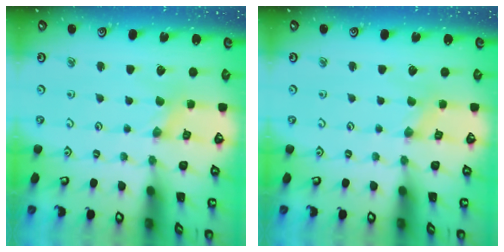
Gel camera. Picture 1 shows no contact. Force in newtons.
{"total": 0.0}